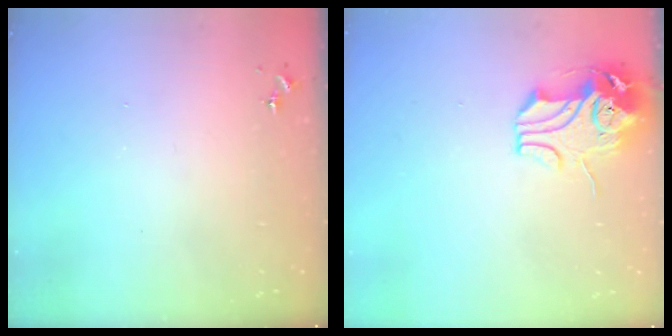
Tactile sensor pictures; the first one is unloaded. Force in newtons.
{"total": 10.6, "press": 10.5, "slide": 1.9}